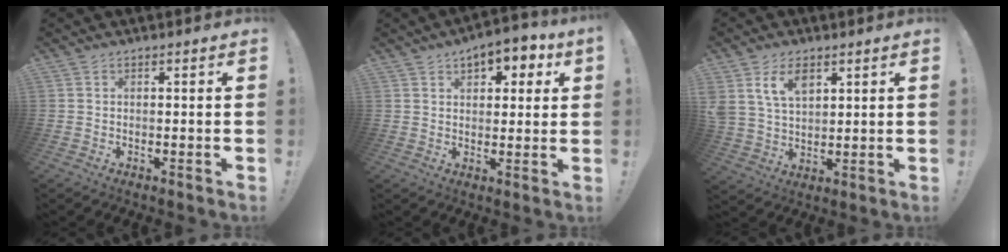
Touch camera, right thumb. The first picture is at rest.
{"total": 7.3, "force": [3.9, 4.1, 4.7], "torque": [-0.050, -0.013, 0.064]}
{"total": 9.2, "force": [5.1, 5.8, 5.1], "torque": [-0.091, -0.015, 0.101]}